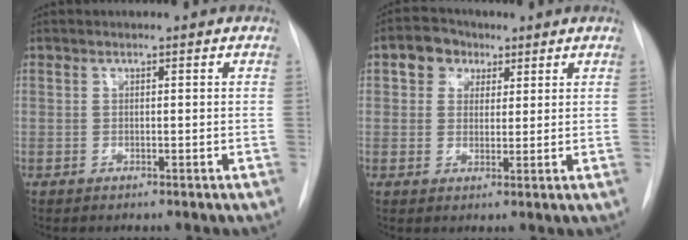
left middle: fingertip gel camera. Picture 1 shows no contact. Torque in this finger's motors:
{"motor_torque": [0.29, -0.28, -0.02, 0.03]}